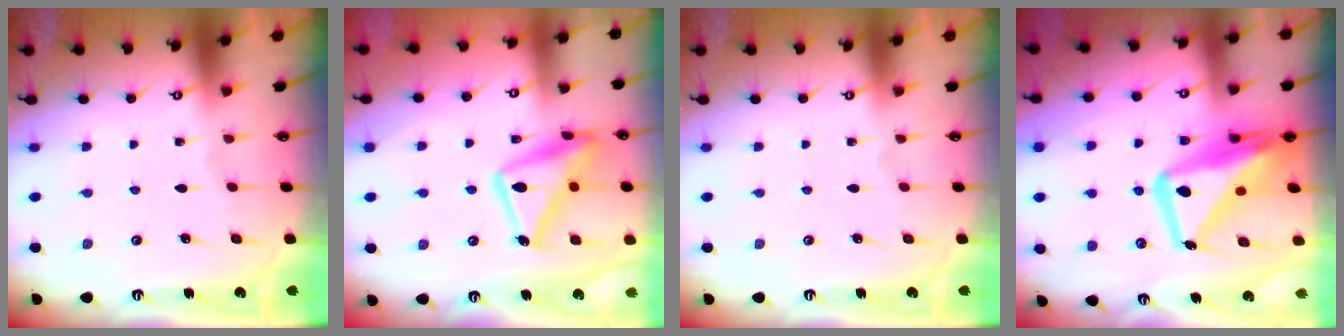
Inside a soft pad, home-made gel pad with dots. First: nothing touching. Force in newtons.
{"total": 16.5, "press": 16.5, "slide": 1.3}
{"total": 0.0}
{"total": 16.7, "press": 16.6, "slide": 1.4}